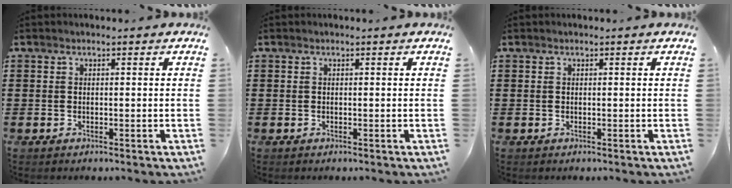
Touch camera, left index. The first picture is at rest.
{"total": 0.0}
{"total": 0.0}